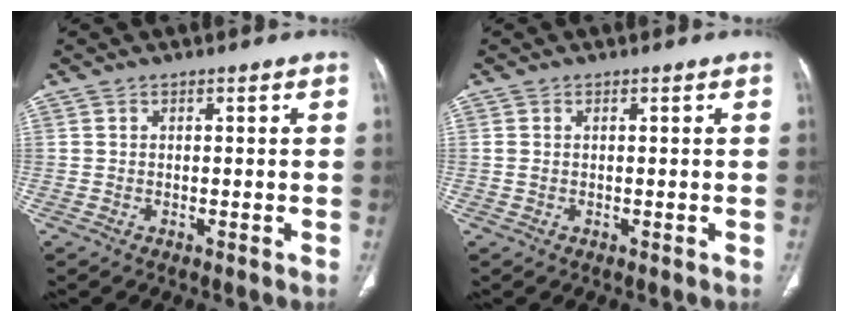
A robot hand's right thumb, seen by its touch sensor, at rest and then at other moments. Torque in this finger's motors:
{"motor_torque": [0.39, -0.07, -0.57, 0.24, -0.02]}